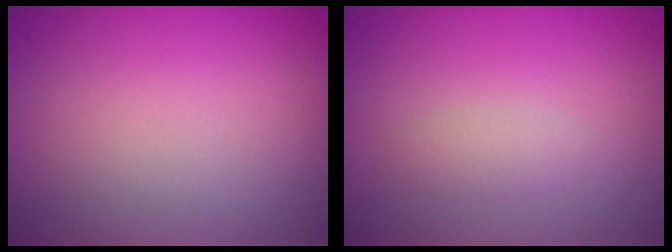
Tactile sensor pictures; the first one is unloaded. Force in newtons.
{"total": 1.3, "press": 1.3, "slide": 0.0}